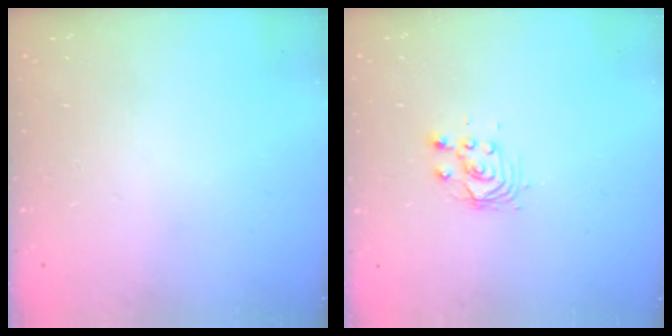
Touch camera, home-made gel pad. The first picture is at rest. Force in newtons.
{"total": 3.6, "press": 3.6, "slide": 0.3}